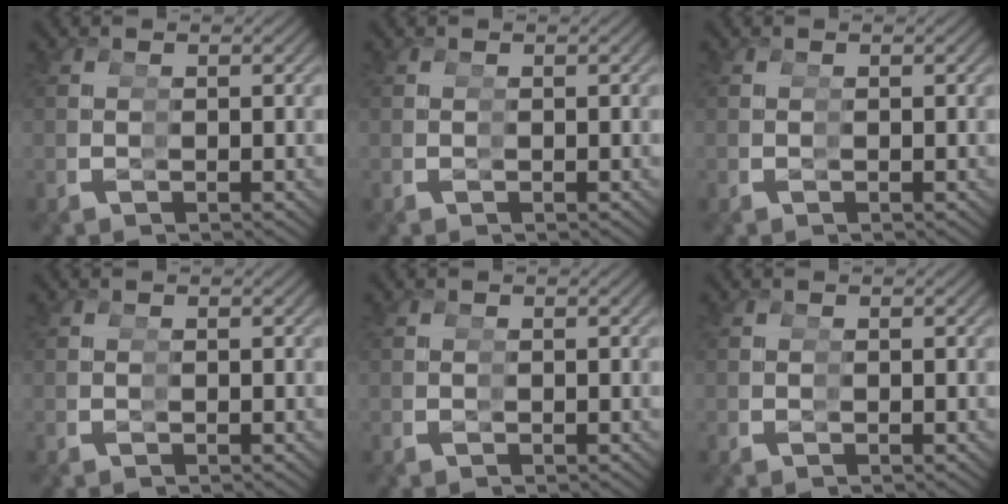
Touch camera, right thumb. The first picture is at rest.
{"total": 0.0}
{"total": 0.0}
{"total": 0.0}
{"total": 0.0}
{"total": 0.0}